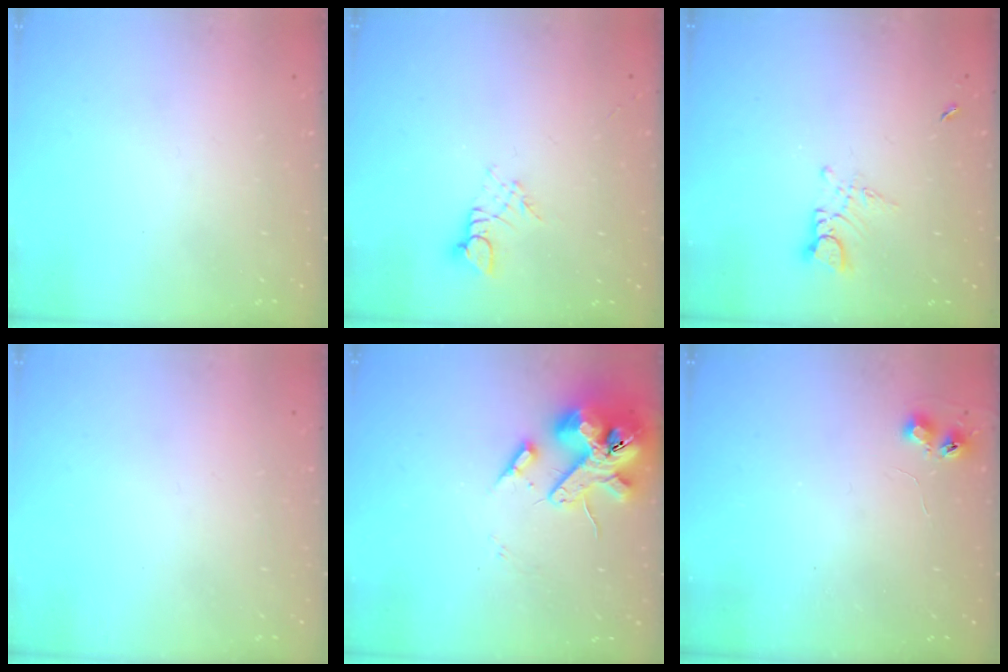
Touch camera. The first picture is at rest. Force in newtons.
{"total": 2.3, "press": 2.3, "slide": 0.2}
{"total": 4.0, "press": 3.9, "slide": 0.4}
{"total": 0.0}
{"total": 14.6, "press": 14.4, "slide": 2.4}
{"total": 4.4, "press": 4.4, "slide": 0.5}